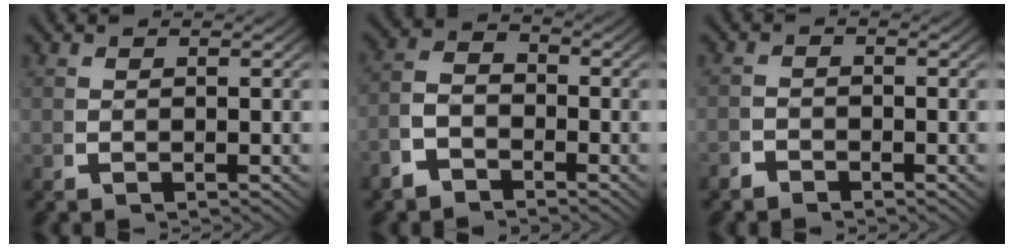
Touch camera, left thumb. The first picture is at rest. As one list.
[{"total": 4.0, "force": [-1.6, 2.8, 2.3], "torque": [-0.046, -0.014, -0.028]}, {"total": 1.5, "force": [-1.4, 0.5, 0.0], "torque": [0.005, -0.007, -0.029]}]